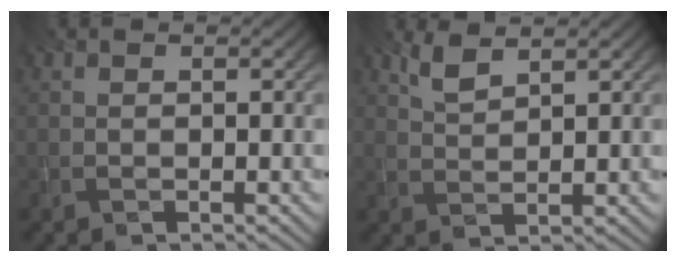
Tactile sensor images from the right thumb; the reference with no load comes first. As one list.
[{"total": 2.9, "force": [2.2, 0.8, 1.7], "torque": [-0.047, 0.001, 0.049]}]